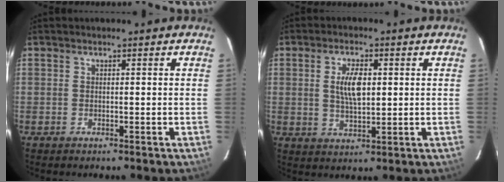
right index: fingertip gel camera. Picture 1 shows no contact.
{"total": 6.4, "force": [1.2, 2.8, 5.6], "torque": [-0.103, 0.003, 0.024]}